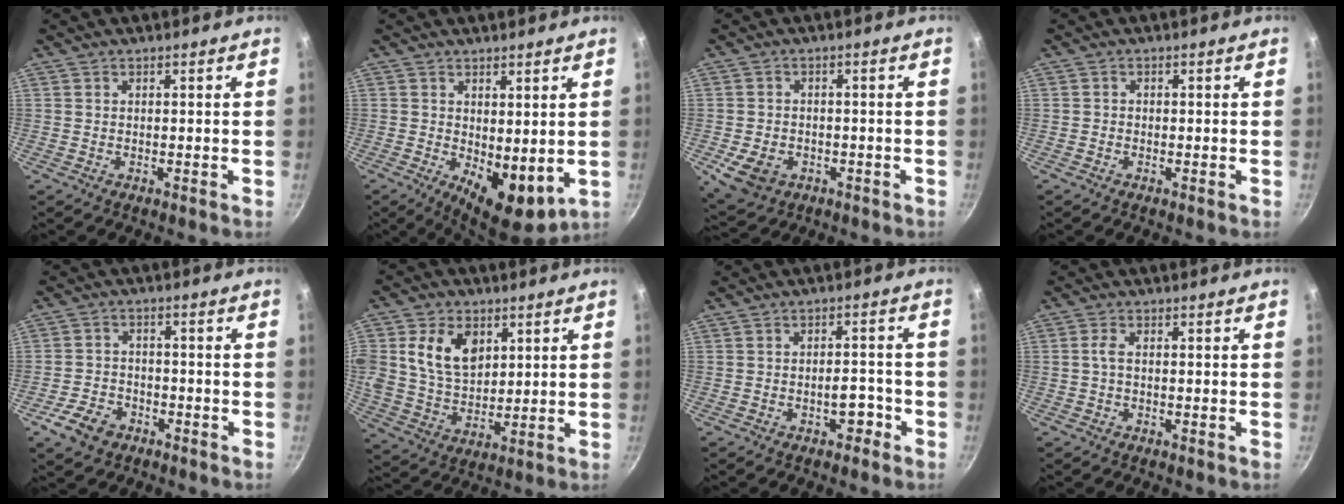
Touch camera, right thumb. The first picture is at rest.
{"total": 8.6, "force": [0.3, 4.3, 7.5], "torque": [-0.084, -0.018, 0.017]}
{"total": 7.5, "force": [-2.5, 5.6, 4.4], "torque": [-0.070, 0.010, -0.030]}
{"total": 0.6, "force": [-0.3, 0.5, 0.2], "torque": [-0.004, 0.002, -0.008]}
{"total": 6.8, "force": [-3.8, 4.7, 3.1], "torque": [-0.050, 0.029, -0.070]}
{"total": 12.6, "force": [4.0, 8.8, 8.0], "torque": [-0.126, -0.019, 0.077]}
{"total": 3.8, "force": [-2.1, 2.1, 2.5], "torque": [-0.011, 0.024, -0.027]}
{"total": 1.9, "force": [-0.2, 0.9, 1.7], "torque": [-0.044, 0.007, -0.006]}